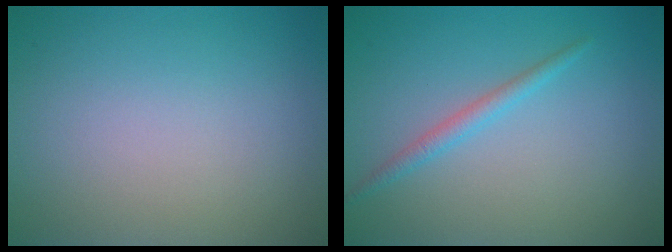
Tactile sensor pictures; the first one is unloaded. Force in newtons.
{"total": 1.4, "press": 1.4, "slide": 0.1}